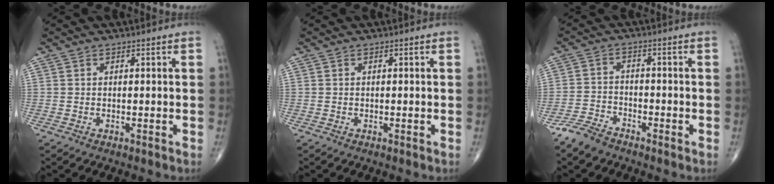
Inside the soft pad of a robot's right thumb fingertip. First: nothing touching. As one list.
[{"total": 0.0}, {"total": 5.1, "force": [-4.3, 2.1, 1.7], "torque": [-0.036, 0.009, -0.088]}]